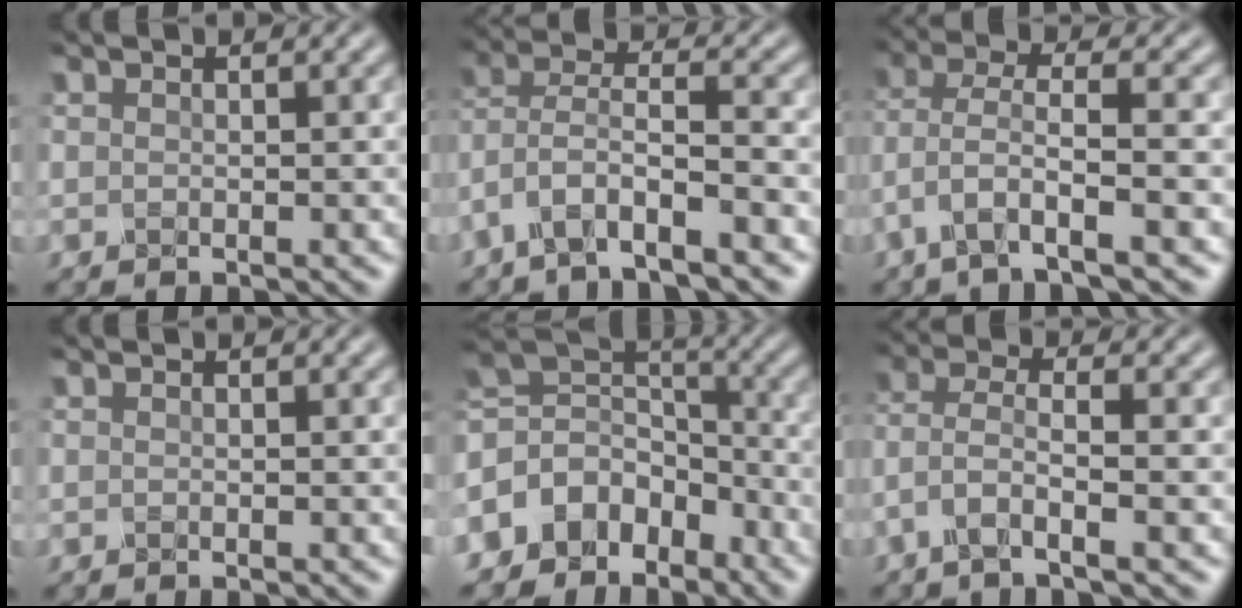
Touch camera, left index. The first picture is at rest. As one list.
[{"total": 5.4, "force": [-3.5, 1.5, 3.9], "torque": [-0.076, 0.001, -0.075]}, {"total": 5.0, "force": [-2.3, 1.2, 4.2], "torque": [-0.088, 0.001, -0.049]}, {"total": 0.0}, {"total": 8.0, "force": [-4.7, 5.7, 2.9], "torque": [-0.056, 0.014, -0.100]}, {"total": 3.6, "force": [-1.8, 0.7, 3.0], "torque": [-0.066, 0.004, -0.046]}]